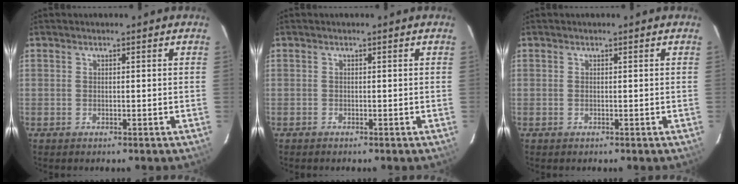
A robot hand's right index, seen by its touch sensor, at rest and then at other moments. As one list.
[{"total": 0.0}, {"total": 0.0}]